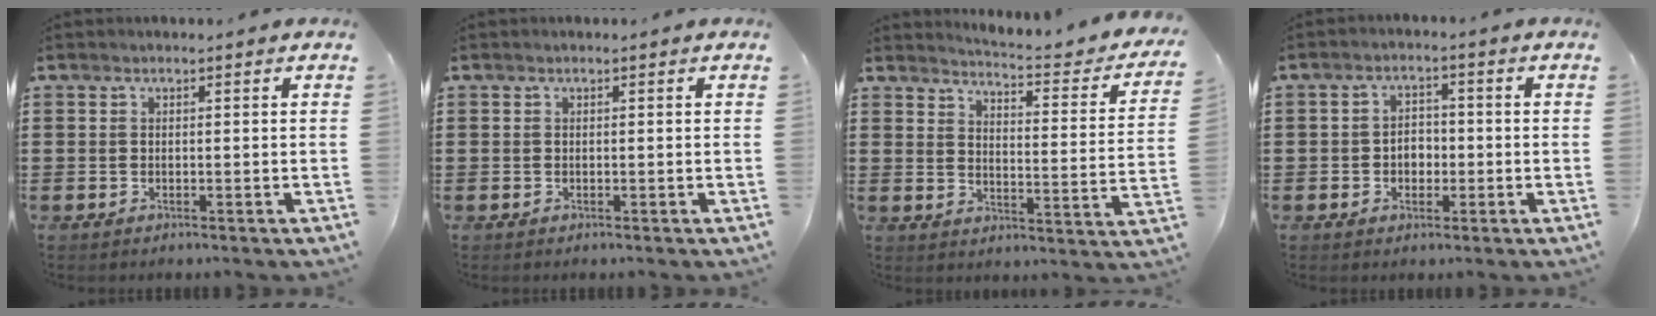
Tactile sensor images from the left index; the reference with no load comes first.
{"total": 0.0}
{"total": 3.5, "force": [3.3, -0.5, 1.1], "torque": [-0.035, -0.036, 0.045]}
{"total": 3.1, "force": [-0.9, 2.3, 1.8], "torque": [-0.038, 0.005, -0.020]}